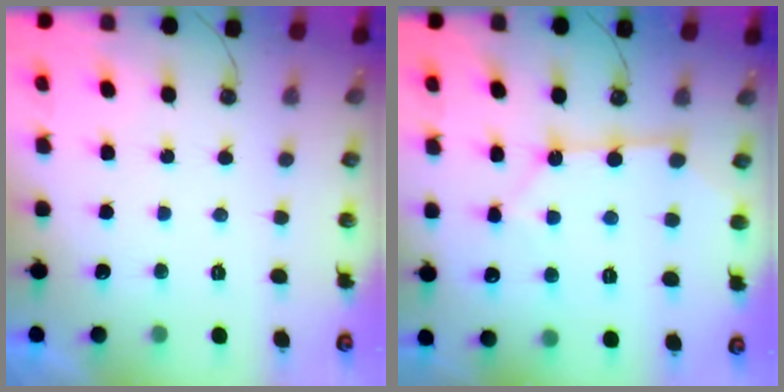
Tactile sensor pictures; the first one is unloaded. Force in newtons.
{"total": 7.3, "press": 7.3, "slide": 0.7}